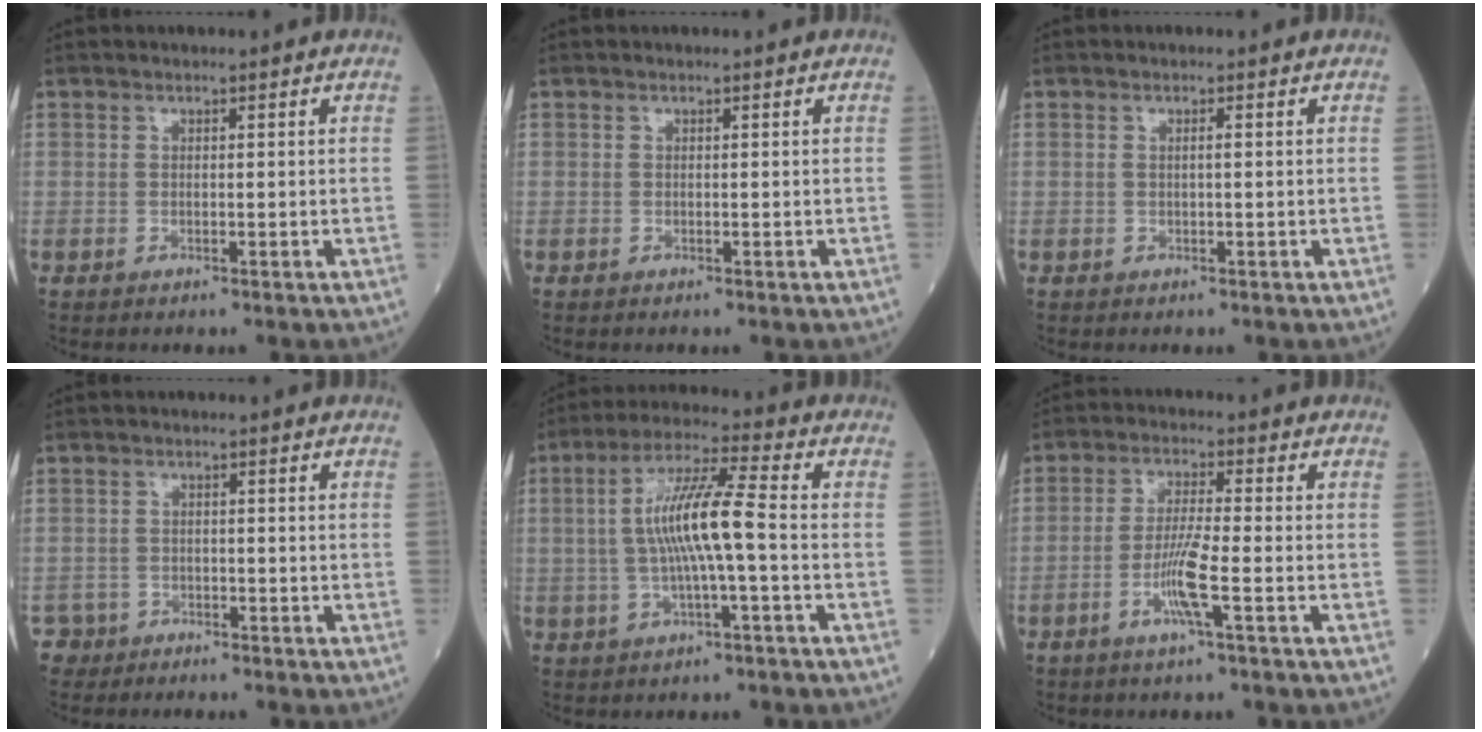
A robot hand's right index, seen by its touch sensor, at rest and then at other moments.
{"total": 0.0}
{"total": 0.7, "force": [0.1, 0.0, 0.7], "torque": [-0.013, 0.002, 0.000]}
{"total": 2.4, "force": [-1.6, 1.6, -0.9], "torque": [0.014, 0.009, -0.034]}
{"total": 10.0, "force": [-0.5, 0.5, 9.9], "torque": [-0.188, 0.015, -0.014]}
{"total": 6.0, "force": [-2.3, -0.4, 5.6], "torque": [-0.111, -0.007, -0.048]}